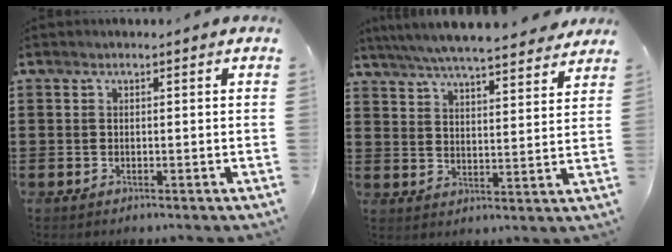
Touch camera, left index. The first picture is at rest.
{"total": 6.3, "force": [6.0, 0.0, 2.0], "torque": [-0.063, -0.030, 0.105]}